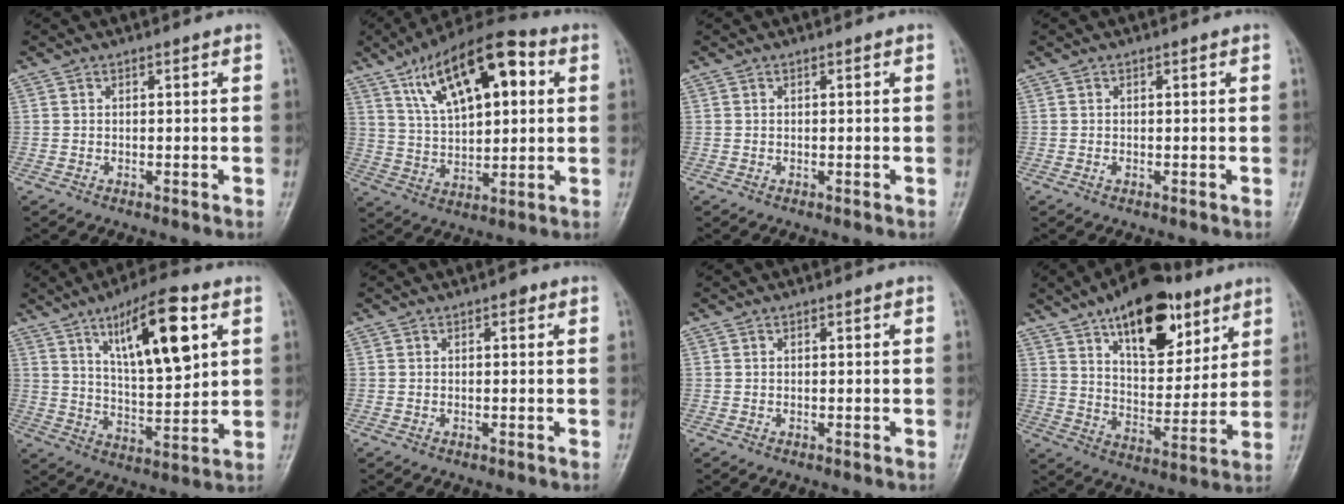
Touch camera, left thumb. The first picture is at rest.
{"total": 18.7, "force": [7.2, 8.4, 15.1], "torque": [-0.218, 0.000, 0.118]}
{"total": 0.0}
{"total": 0.6, "force": [0.0, 0.4, 0.5], "torque": [-0.008, -0.001, 0.001]}
{"total": 15.8, "force": [6.8, 5.0, 13.3], "torque": [-0.193, -0.029, 0.114]}
{"total": 1.0, "force": [0.4, 0.6, 0.6], "torque": [-0.001, 0.001, 0.001]}
{"total": 0.0}
{"total": 19.7, "force": [11.2, 9.6, 13.1], "torque": [-0.150, -0.048, 0.178]}